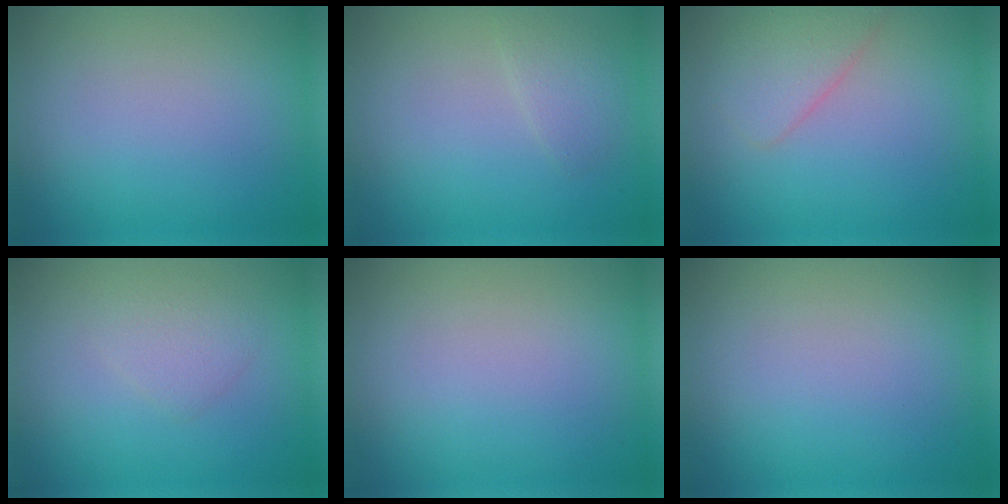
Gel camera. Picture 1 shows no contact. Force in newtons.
{"total": 1.5, "press": 1.5, "slide": 0.1}
{"total": 2.6, "press": 2.6, "slide": 0.1}
{"total": 1.7, "press": 1.7, "slide": 0.1}
{"total": 0.0}
{"total": 0.0}